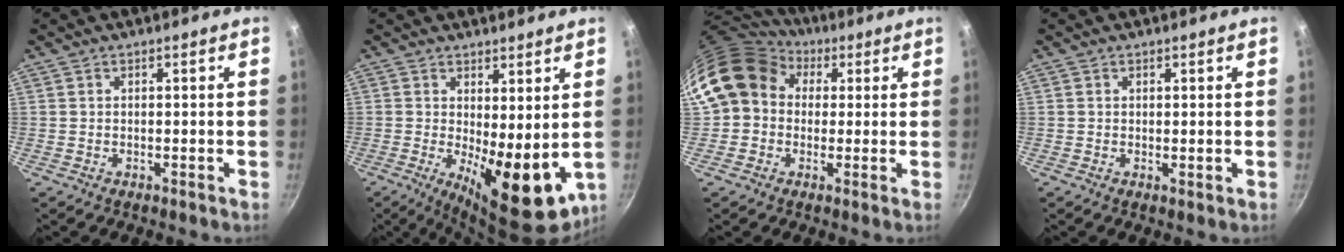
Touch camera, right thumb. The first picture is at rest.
{"total": 12.3, "force": [-0.2, 4.8, 11.3], "torque": [-0.139, -0.021, 0.010]}
{"total": 13.4, "force": [3.5, 11.2, 6.3], "torque": [-0.096, 0.023, 0.047]}
{"total": 0.6, "force": [0.3, 0.2, 0.5], "torque": [-0.008, -0.006, 0.003]}